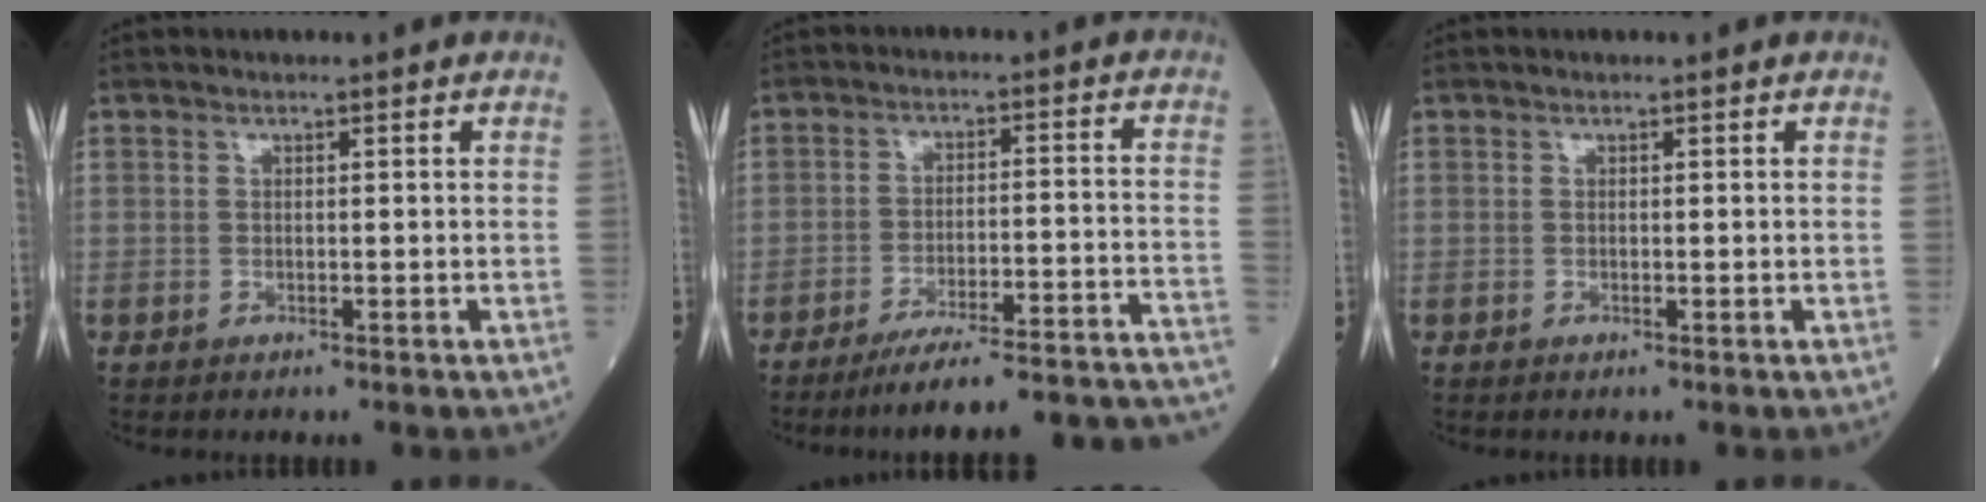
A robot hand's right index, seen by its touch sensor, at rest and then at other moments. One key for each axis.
{"total": 23.5, "fx": -22.0, "fy": -0.6, "fz": 8.3, "tx": -0.049, "ty": -0.008, "tz": -0.288}
{"total": 0.0}